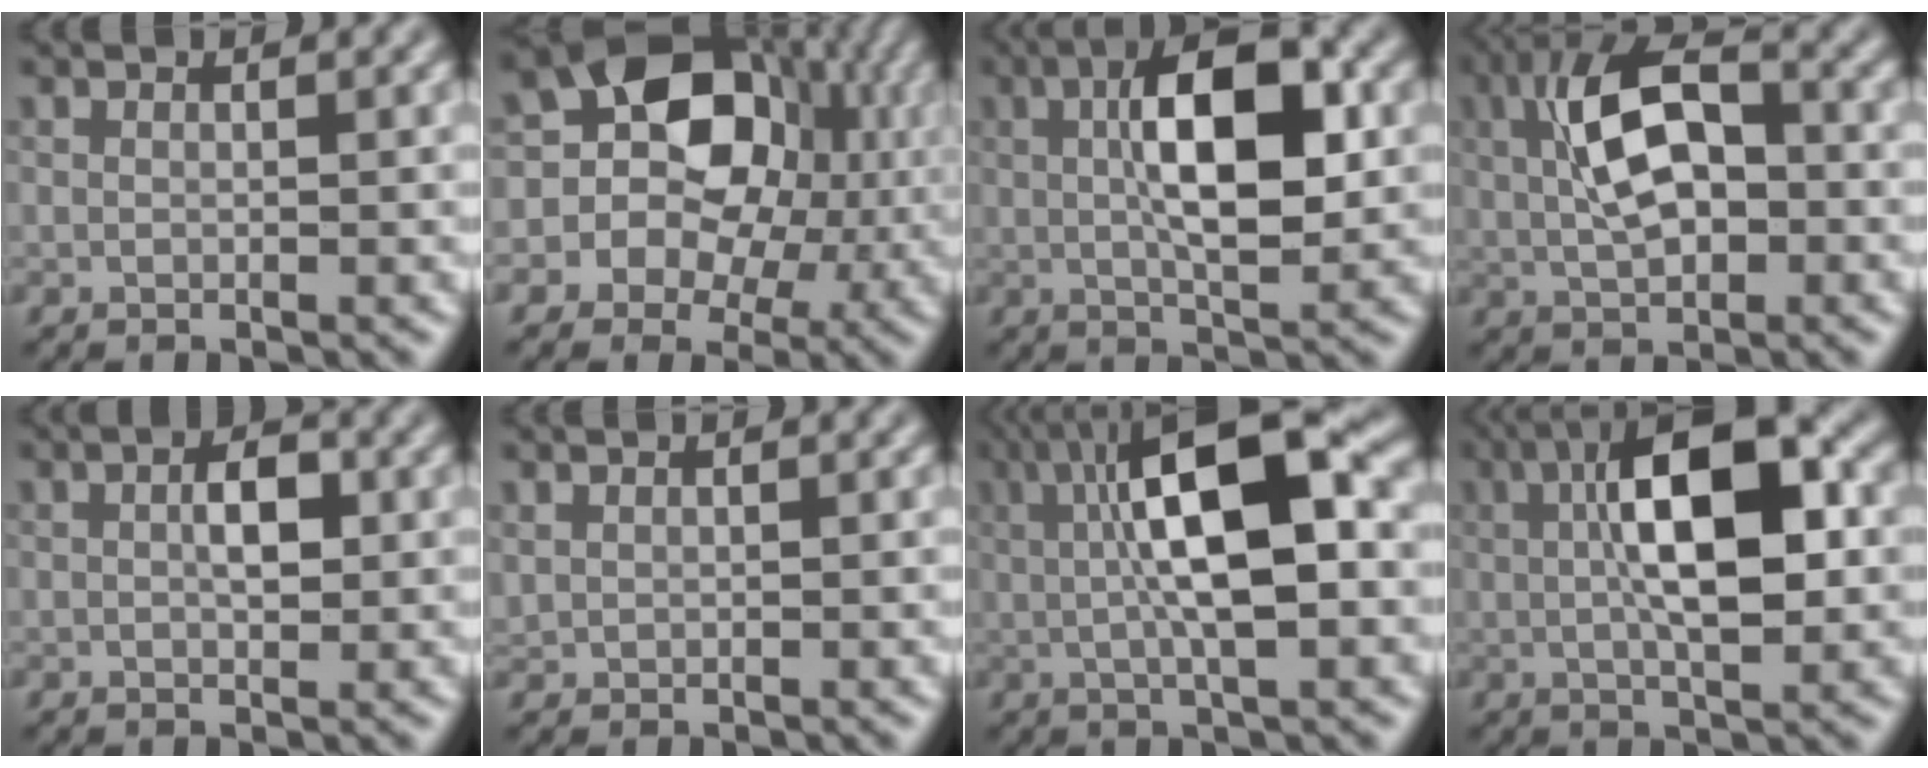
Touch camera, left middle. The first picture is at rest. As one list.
[{"total": 11.3, "force": [0.4, 9.4, 6.3], "torque": [-0.089, 0.018, -0.016]}, {"total": 8.0, "force": [0.8, 2.9, 7.4], "torque": [-0.122, 0.012, 0.013]}, {"total": 7.7, "force": [-0.3, 3.7, 6.7], "torque": [-0.136, 0.023, -0.008]}, {"total": 1.8, "force": [-0.3, 0.7, 1.6], "torque": [-0.037, 0.007, 0.002]}, {"total": 0.0}, {"total": 10.3, "force": [0.7, 3.1, 9.8], "torque": [-0.158, 0.020, 0.012]}, {"total": 9.0, "force": [0.9, 3.0, 8.5], "torque": [-0.137, 0.018, 0.012]}]